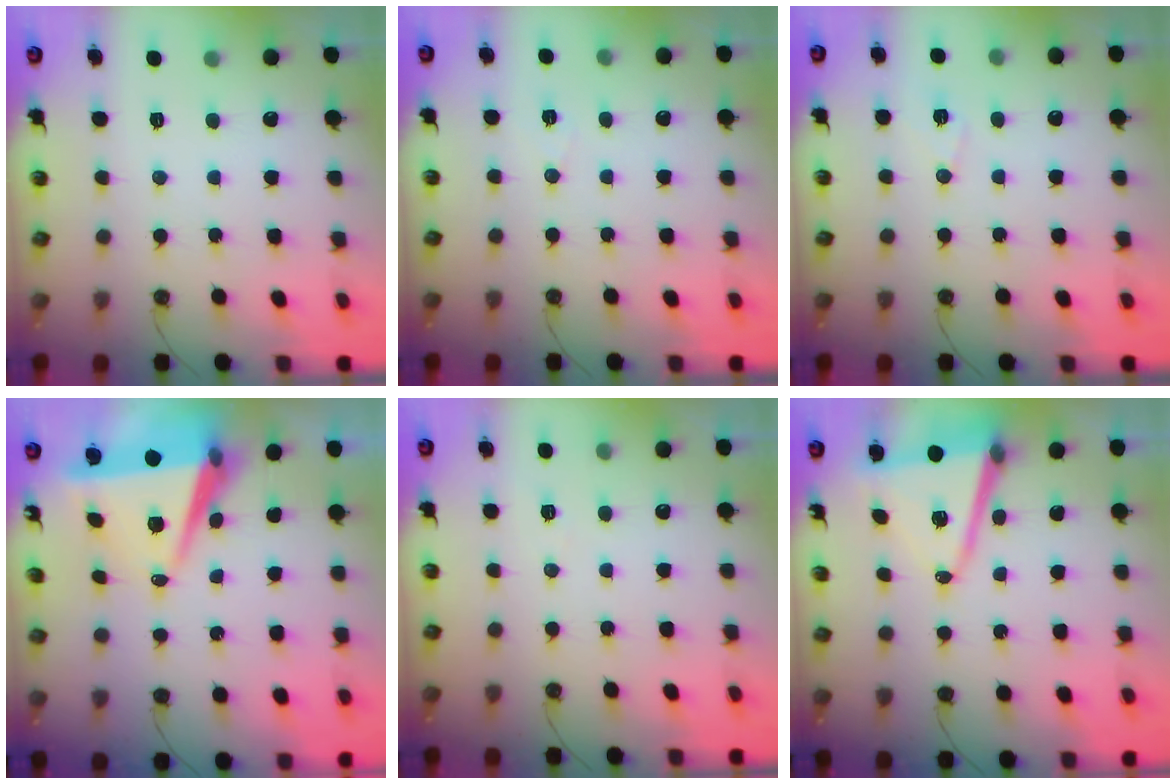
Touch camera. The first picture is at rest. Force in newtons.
{"total": 5.7, "press": 3.6, "slide": 4.4}
{"total": 6.7, "press": 5.7, "slide": 3.6}
{"total": 7.9, "press": 6.8, "slide": 4.1}
{"total": 5.5, "press": 3.3, "slide": 4.4}
{"total": 10.2, "press": 9.7, "slide": 3.1}